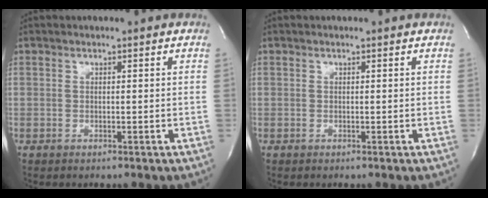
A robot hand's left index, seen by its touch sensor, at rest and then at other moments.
{"total": 0.0}